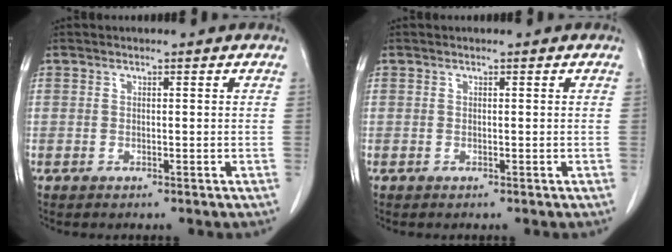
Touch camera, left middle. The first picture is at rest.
{"total": 0.0}